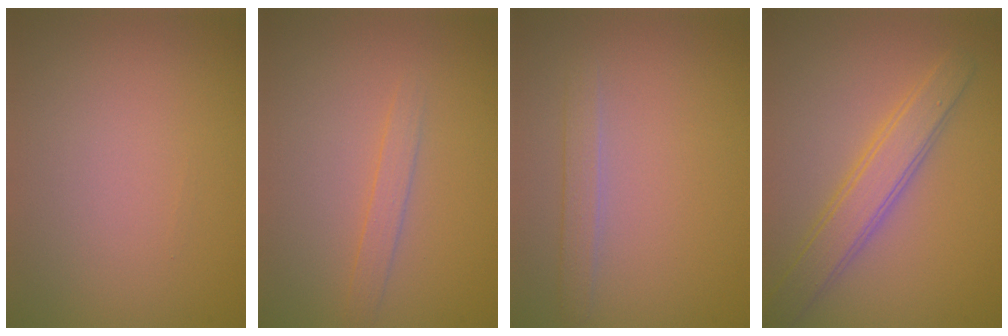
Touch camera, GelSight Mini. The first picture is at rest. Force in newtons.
{"total": 1.3, "press": 1.3, "slide": 0.0}
{"total": 1.5, "press": 1.5, "slide": 0.1}
{"total": 3.7, "press": 3.7, "slide": 0.0}